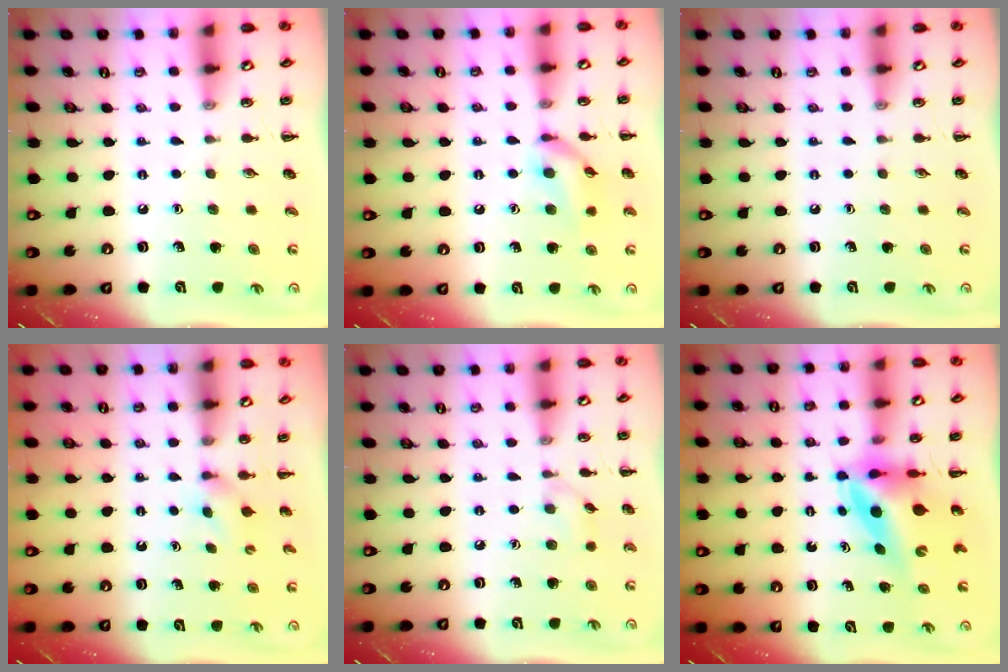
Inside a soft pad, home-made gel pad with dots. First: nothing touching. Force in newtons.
{"total": 11.1, "press": 10.9, "slide": 1.6}
{"total": 0.0}
{"total": 2.4, "press": 2.3, "slide": 0.9}
{"total": 5.9, "press": 5.5, "slide": 2.2}
{"total": 5.4, "press": 5.1, "slide": 1.9}